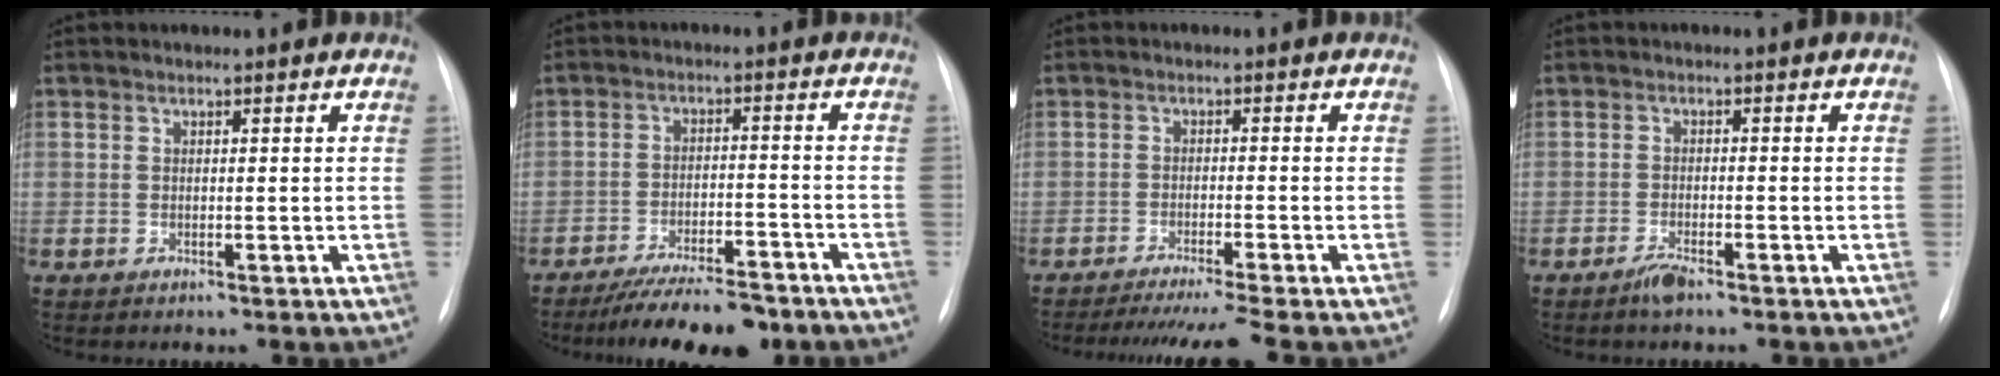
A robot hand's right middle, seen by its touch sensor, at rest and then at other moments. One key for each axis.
{"total": 11.8, "fx": -9.9, "fy": 2.6, "fz": 5.9, "tx": -0.086, "ty": -0.005, "tz": -0.151}
{"total": 9.0, "fx": -7.8, "fy": -2.2, "fz": 3.9, "tx": -0.039, "ty": -0.026, "tz": -0.122}
{"total": 2.2, "fx": -1.8, "fy": 0.2, "fz": 1.2, "tx": -0.031, "ty": -0.003, "tz": -0.034}